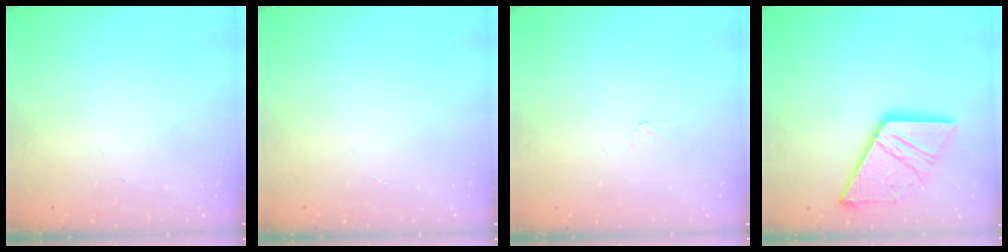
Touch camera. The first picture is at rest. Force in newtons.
{"total": 0.0}
{"total": 3.2, "press": 3.1, "slide": 0.3}
{"total": 18.4, "press": 18.3, "slide": 2.2}